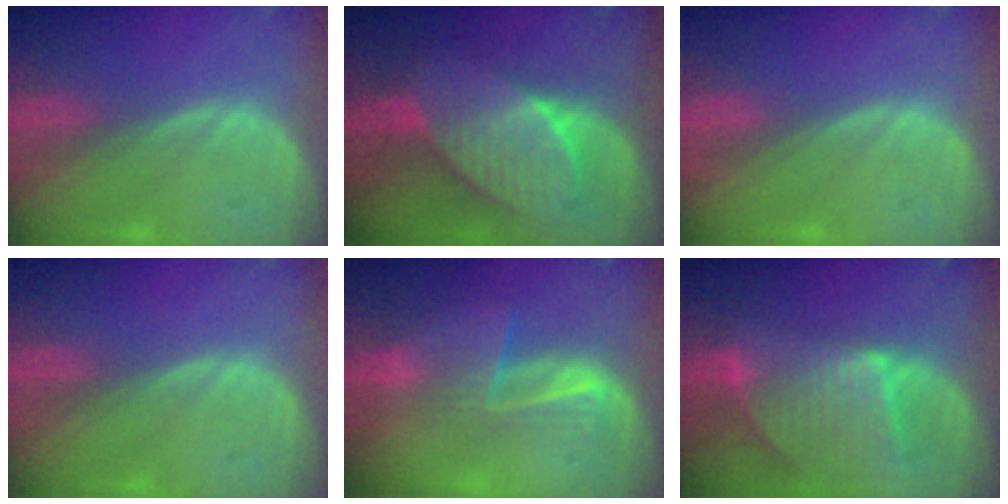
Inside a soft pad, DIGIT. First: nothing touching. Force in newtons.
{"total": 8.3, "press": 8.3, "slide": 0.3}
{"total": 0.0}
{"total": 0.0}
{"total": 6.6, "press": 5.5, "slide": 3.6}
{"total": 9.4, "press": 8.2, "slide": 4.7}